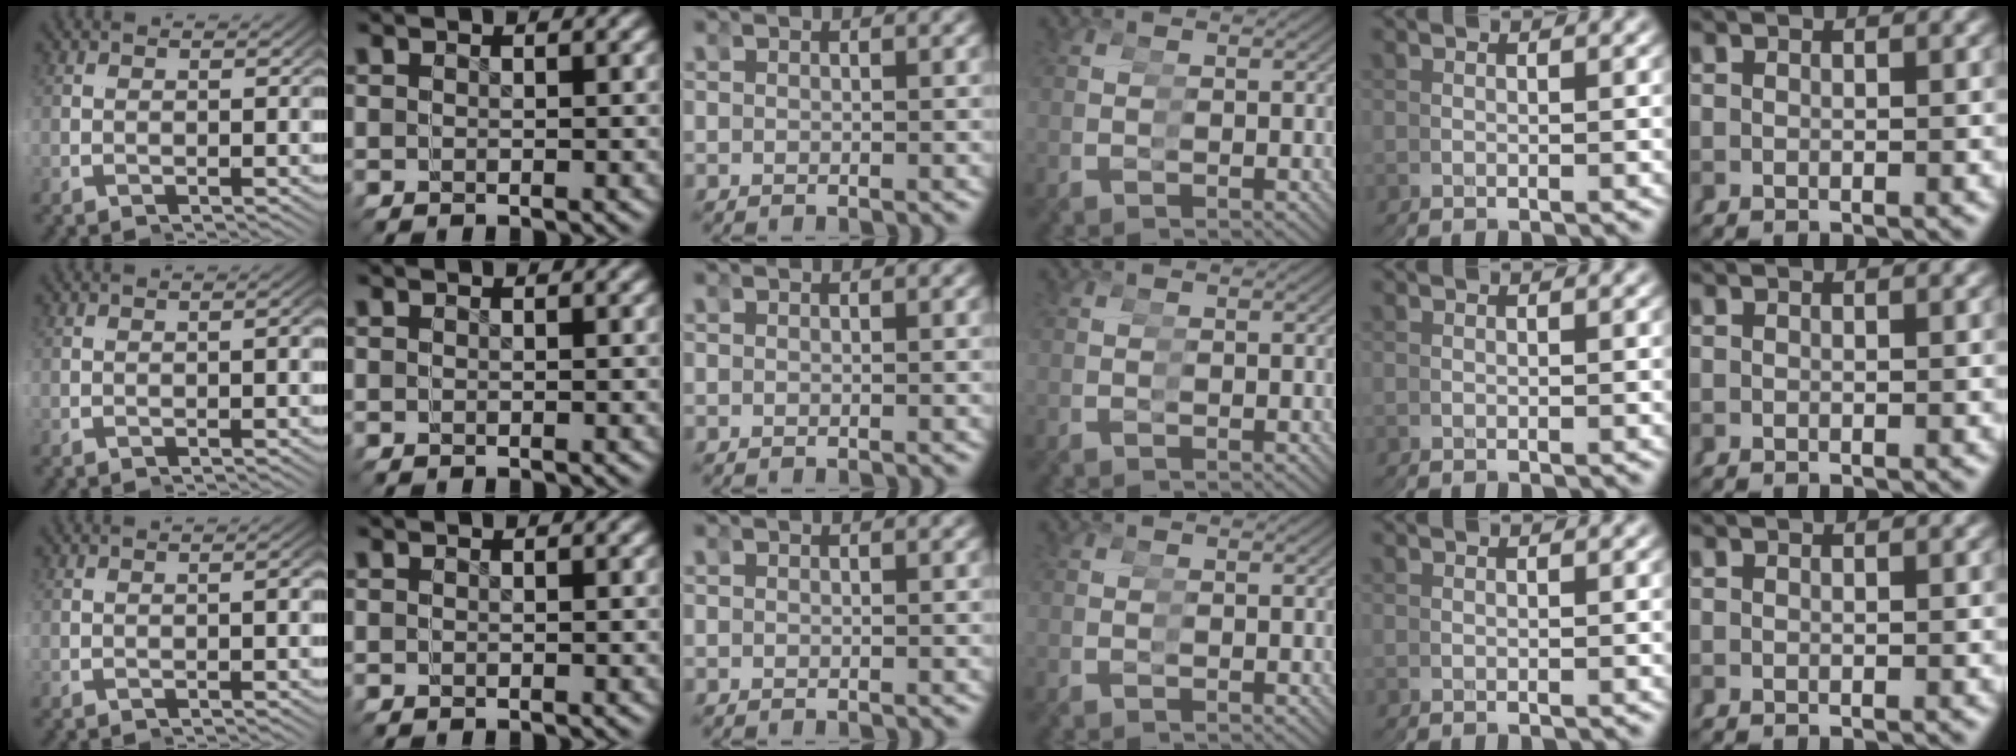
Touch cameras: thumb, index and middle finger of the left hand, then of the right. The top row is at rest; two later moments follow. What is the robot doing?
{"motion": "reach", "object": "tape"}